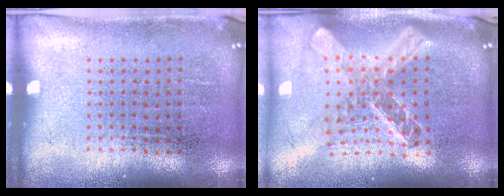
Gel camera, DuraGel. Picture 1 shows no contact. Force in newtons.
{"total": 2.5, "press": 1.9, "slide": 1.6}